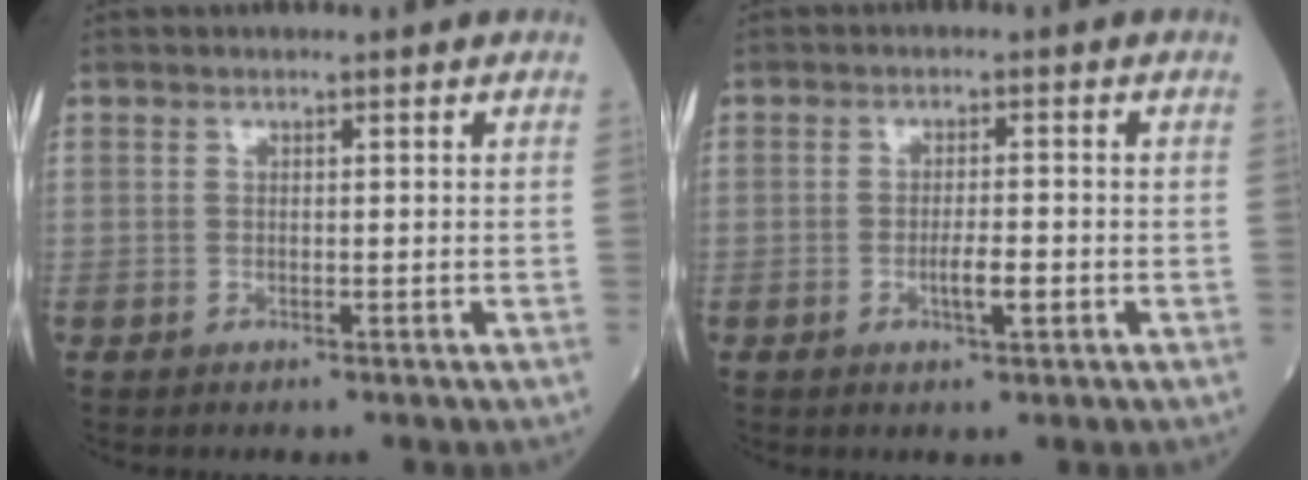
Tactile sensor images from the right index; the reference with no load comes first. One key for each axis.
{"total": 3.1, "fx": -1.0, "fy": 0.4, "fz": 2.9, "tx": -0.050, "ty": 0.001, "tz": -0.014}